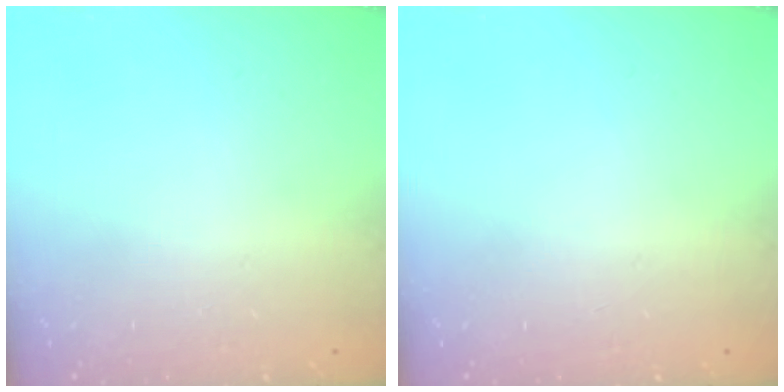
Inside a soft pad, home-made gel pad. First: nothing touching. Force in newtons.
{"total": 0.0}